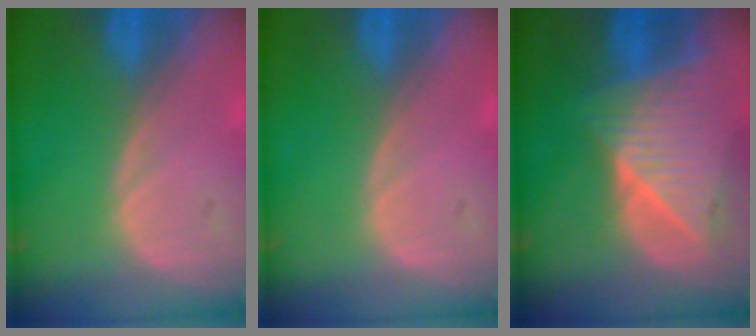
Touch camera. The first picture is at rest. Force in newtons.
{"total": 0.0}
{"total": 9.2, "press": 8.3, "slide": 4.0}